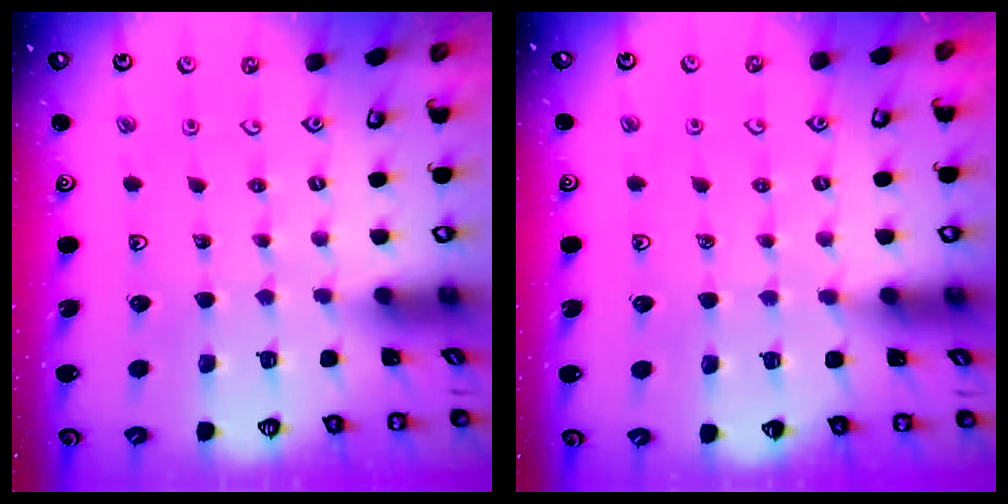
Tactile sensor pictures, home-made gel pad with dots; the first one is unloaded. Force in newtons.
{"total": 4.3, "press": 4.3, "slide": 0.6}